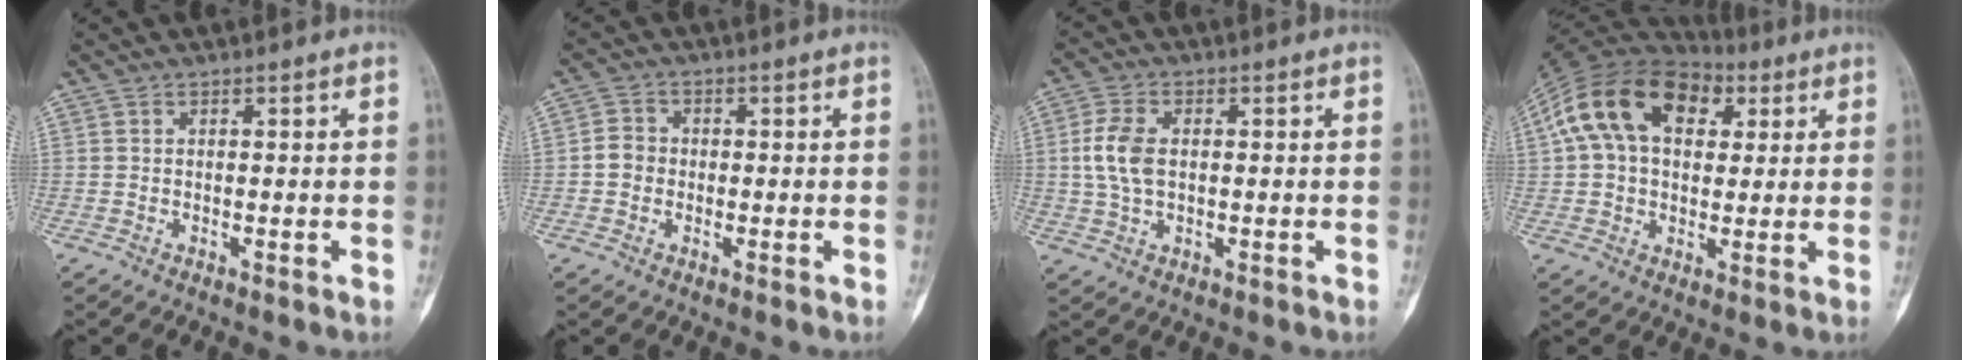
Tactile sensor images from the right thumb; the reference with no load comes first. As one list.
[{"total": 3.2, "force": [-0.5, 2.9, 1.3], "torque": [-0.008, 0.010, -0.014]}, {"total": 6.8, "force": [0.4, 4.2, 5.3], "torque": [-0.116, 0.008, 0.007]}, {"total": 19.2, "force": [6.1, 12.5, 13.3], "torque": [-0.232, 0.030, 0.097]}]